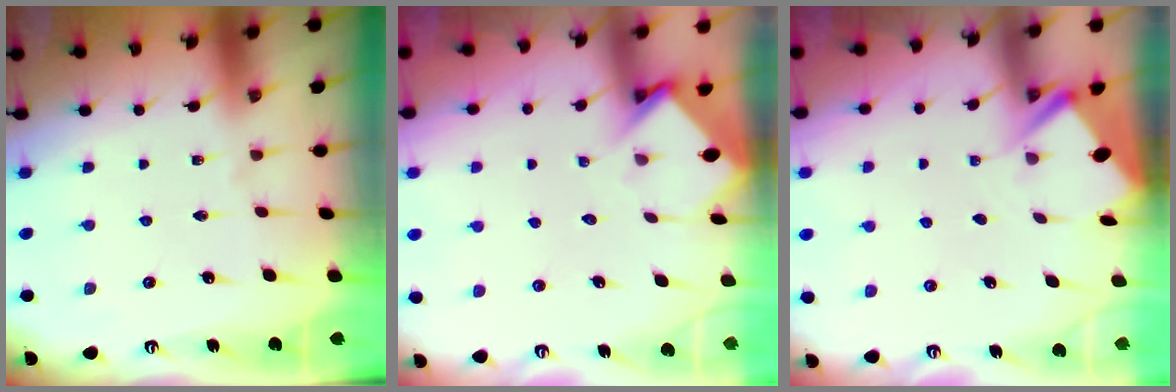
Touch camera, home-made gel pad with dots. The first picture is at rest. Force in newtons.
{"total": 3.5, "press": 3.5, "slide": 0.2}
{"total": 3.0, "press": 3.0, "slide": 0.4}